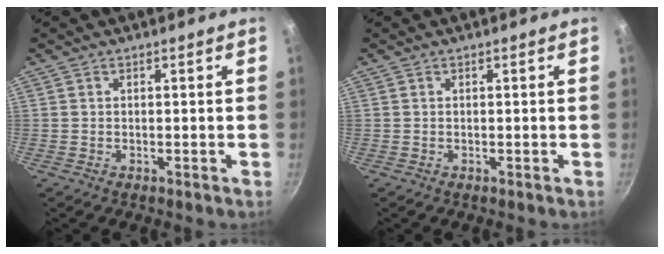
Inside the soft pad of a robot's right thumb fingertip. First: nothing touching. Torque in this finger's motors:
{"motor_torque": [0.00, 0.00, 0.00, 0.00, 0.00]}